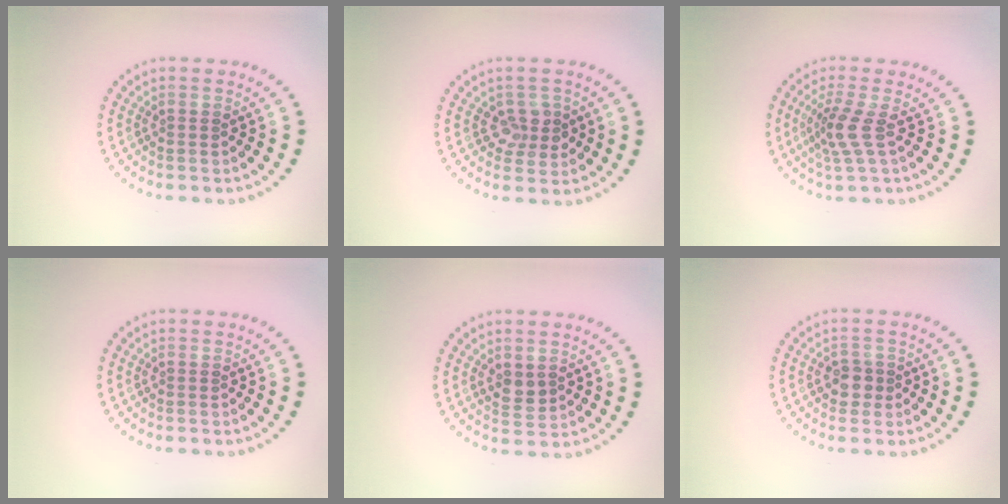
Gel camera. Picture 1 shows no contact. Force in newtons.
{"total": 2.4, "press": 2.2, "slide": 0.9}
{"total": 2.7, "press": 1.9, "slide": 1.9}
{"total": 0.0}
{"total": 1.8, "press": 1.7, "slide": 0.4}
{"total": 1.8, "press": 1.6, "slide": 0.7}